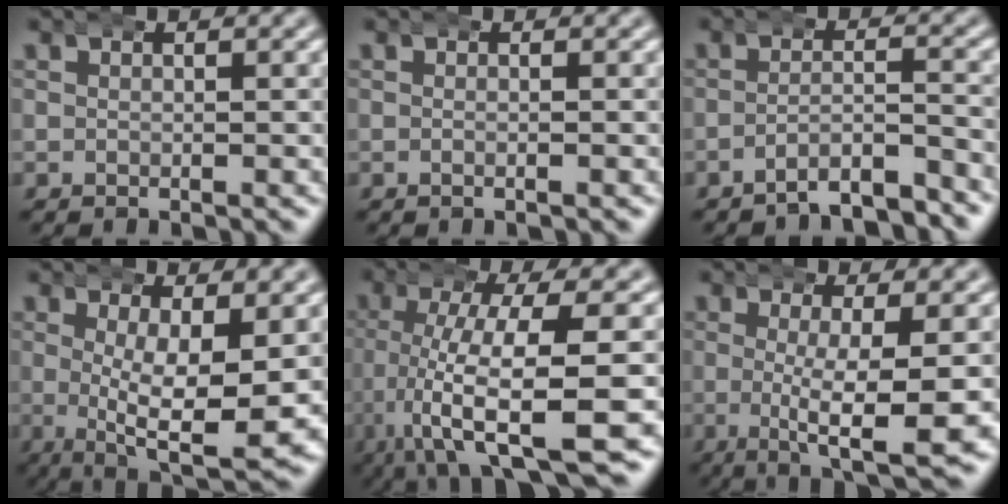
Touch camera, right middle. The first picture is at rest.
{"total": 0.7, "force": [-0.3, 0.1, 0.6], "torque": [-0.009, 0.004, -0.010]}
{"total": 6.9, "force": [-6.6, 1.2, 1.5], "torque": [-0.011, -0.017, -0.102]}
{"total": 9.7, "force": [-1.0, 3.8, 8.9], "torque": [-0.143, -0.028, 0.002]}
{"total": 10.5, "force": [-4.9, 3.7, 8.6], "torque": [-0.169, -0.037, -0.054]}
{"total": 7.8, "force": [-2.6, 1.9, 7.1], "torque": [-0.118, -0.023, -0.027]}